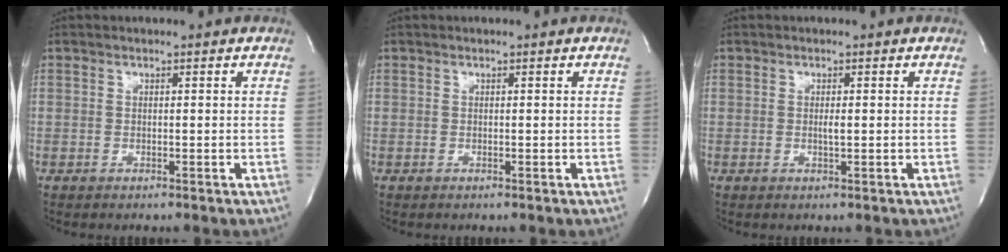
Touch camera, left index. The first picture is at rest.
{"total": 0.0}
{"total": 1.0, "force": [0.0, 0.1, 1.0], "torque": [-0.021, -0.002, -0.001]}